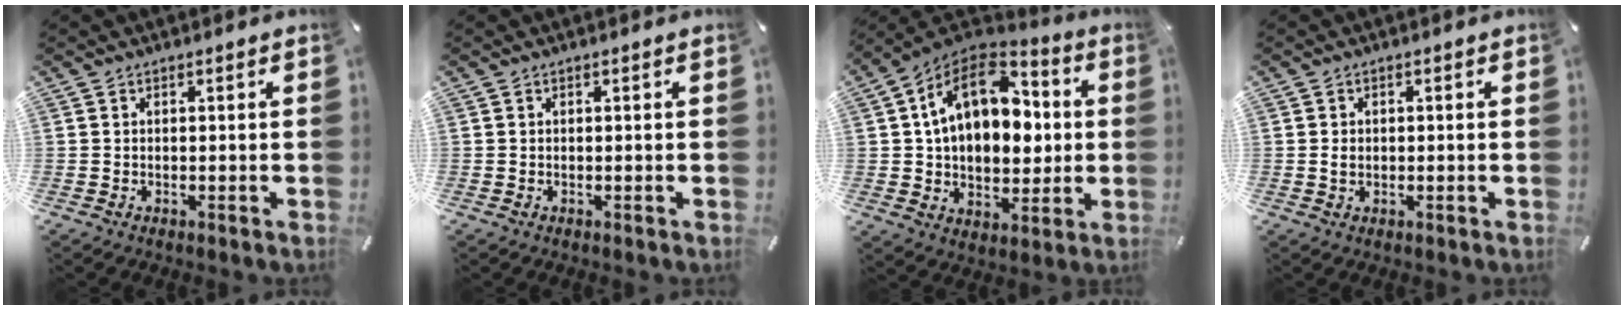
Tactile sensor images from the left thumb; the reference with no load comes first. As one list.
[{"total": 0.0}, {"total": 18.1, "force": [3.8, 13.2, 11.9], "torque": [-0.198, -0.012, 0.066]}, {"total": 1.6, "force": [-0.1, 1.2, 1.1], "torque": [-0.022, 0.004, -0.003]}]